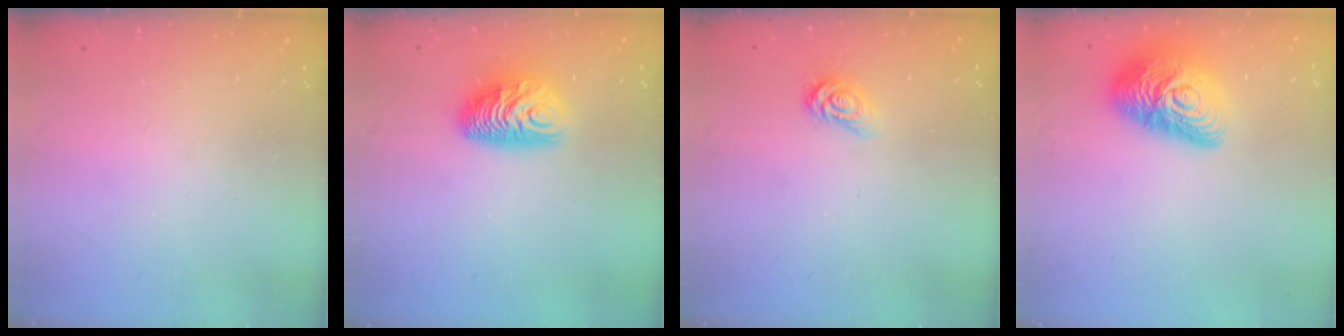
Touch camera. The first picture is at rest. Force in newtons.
{"total": 11.4, "press": 11.3, "slide": 0.9}
{"total": 3.5, "press": 3.5, "slide": 0.4}
{"total": 16.1, "press": 16.1, "slide": 0.9}